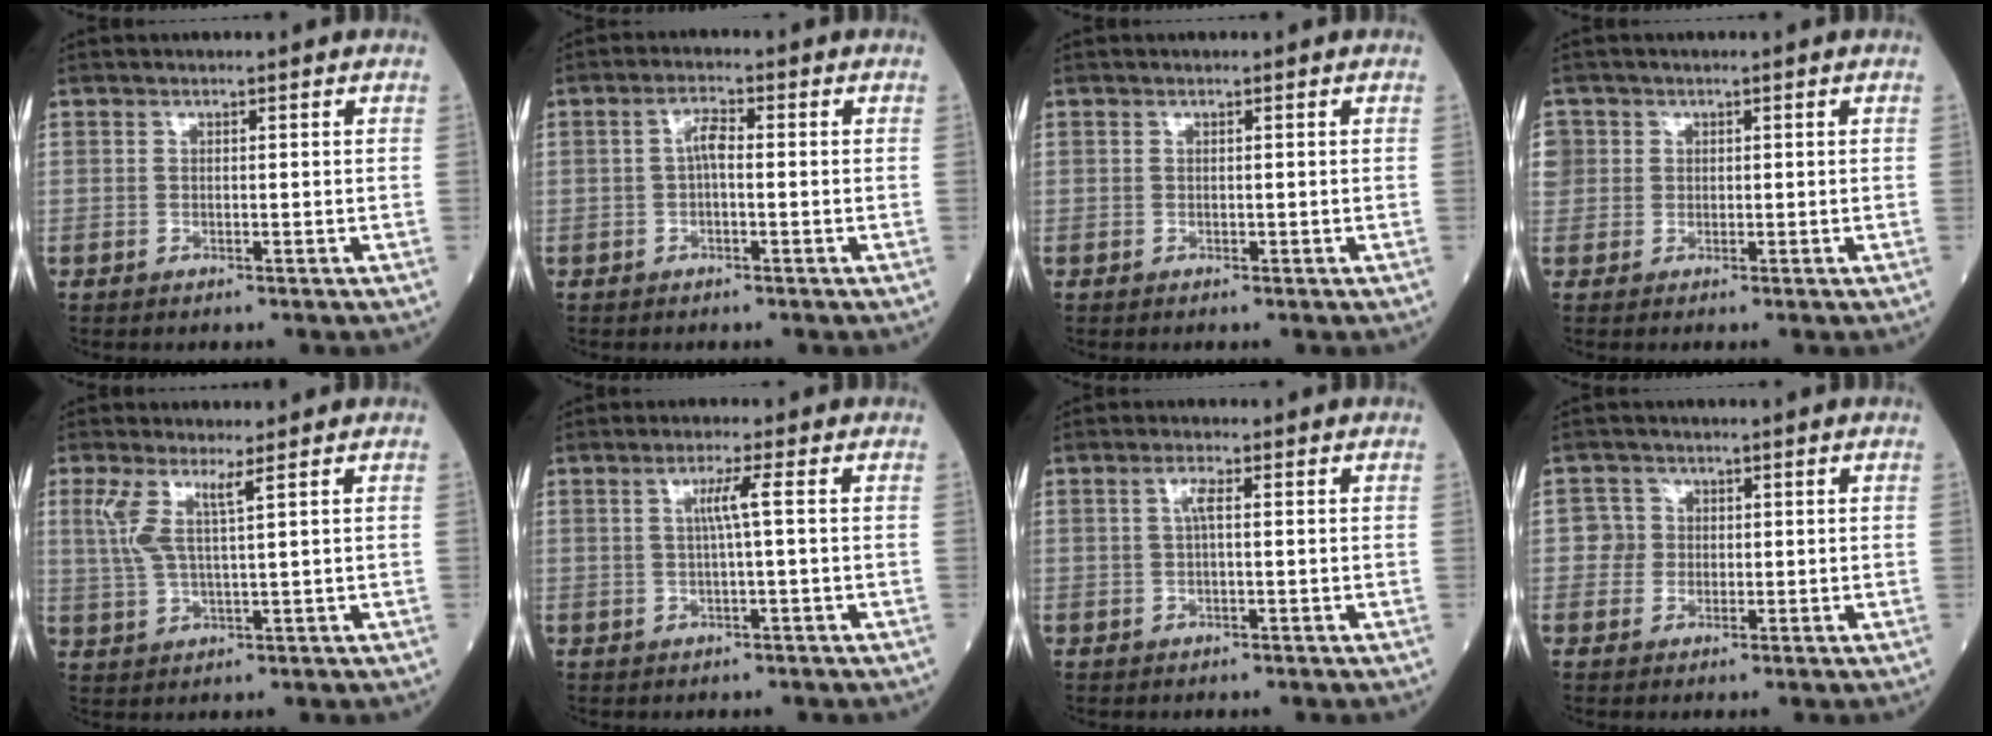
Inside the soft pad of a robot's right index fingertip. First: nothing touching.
{"total": 2.7, "force": [-0.1, 0.8, 2.6], "torque": [-0.047, 0.007, -0.003]}
{"total": 0.0}
{"total": 3.0, "force": [0.4, 2.9, 0.3], "torque": [-0.002, 0.014, 0.009]}
{"total": 4.7, "force": [2.2, 0.1, 4.2], "torque": [-0.099, 0.007, 0.051]}
{"total": 2.9, "force": [0.4, -0.7, 2.8], "torque": [-0.056, 0.003, 0.007]}
{"total": 1.9, "force": [0.4, 0.3, 1.8], "torque": [-0.038, 0.003, 0.006]}
{"total": 2.7, "force": [0.2, 2.7, 0.1], "torque": [0.007, 0.006, 0.000]}